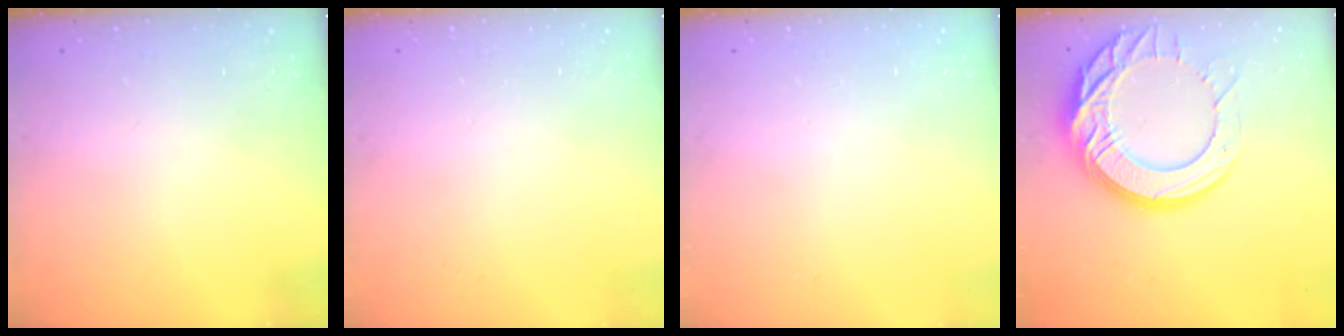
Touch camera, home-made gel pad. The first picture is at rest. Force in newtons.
{"total": 0.0}
{"total": 0.0}
{"total": 22.6, "press": 22.5, "slide": 2.2}